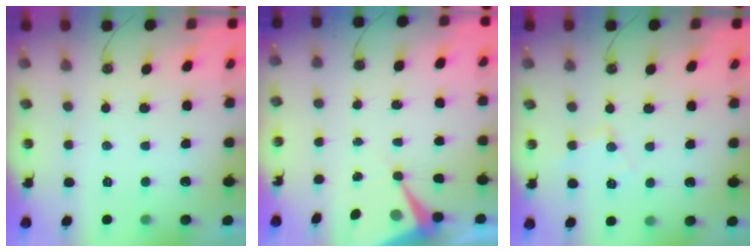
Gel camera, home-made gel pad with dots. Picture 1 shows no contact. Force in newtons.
{"total": 8.8, "press": 8.8, "slide": 0.6}
{"total": 7.2, "press": 7.2, "slide": 0.5}